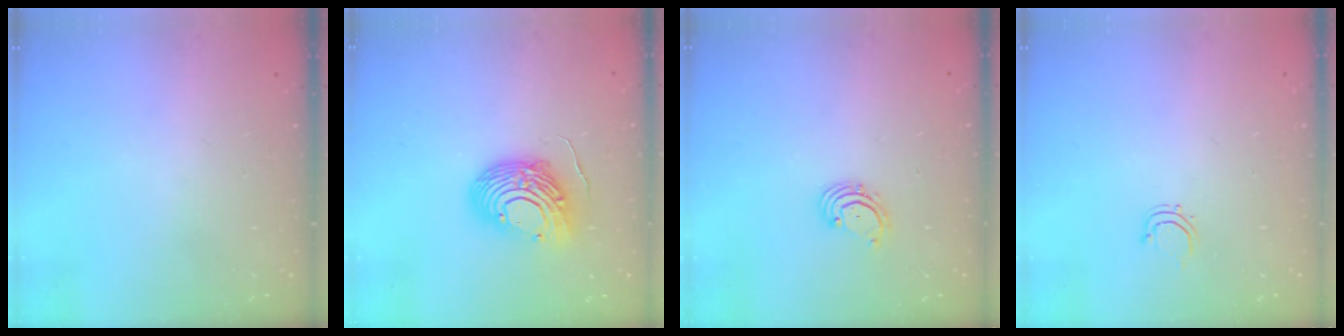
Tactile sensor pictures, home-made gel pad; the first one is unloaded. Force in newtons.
{"total": 12.9, "press": 12.9, "slide": 1.2}
{"total": 2.2, "press": 2.1, "slide": 0.7}
{"total": 2.8, "press": 2.7, "slide": 0.5}